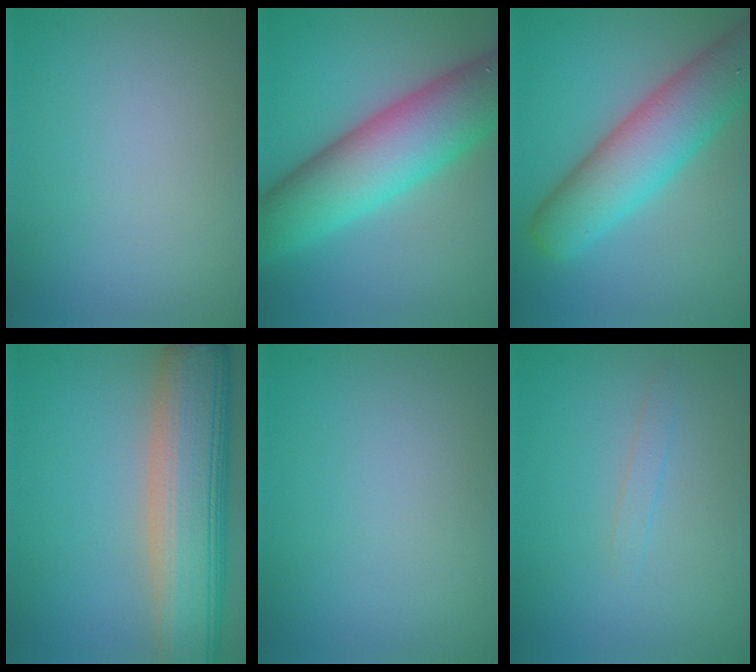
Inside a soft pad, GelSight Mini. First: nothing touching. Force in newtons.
{"total": 10.7, "press": 10.7, "slide": 0.2}
{"total": 8.2, "press": 8.2, "slide": 0.6}
{"total": 10.6, "press": 10.5, "slide": 0.7}
{"total": 0.0}
{"total": 0.8, "press": 0.8, "slide": 0.0}